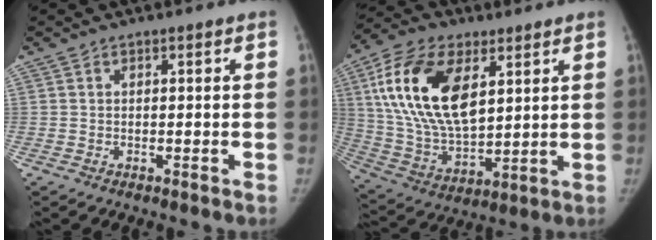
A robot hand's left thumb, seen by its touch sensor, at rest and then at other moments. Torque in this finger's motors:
{"motor_torque": [2.56, 2.45, 2.23, -0.54, 0.73]}